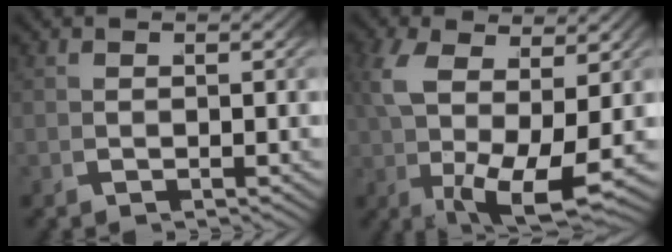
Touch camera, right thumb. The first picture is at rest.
{"total": 8.0, "force": [0.0, 3.8, 7.1], "torque": [-0.155, -0.028, 0.020]}